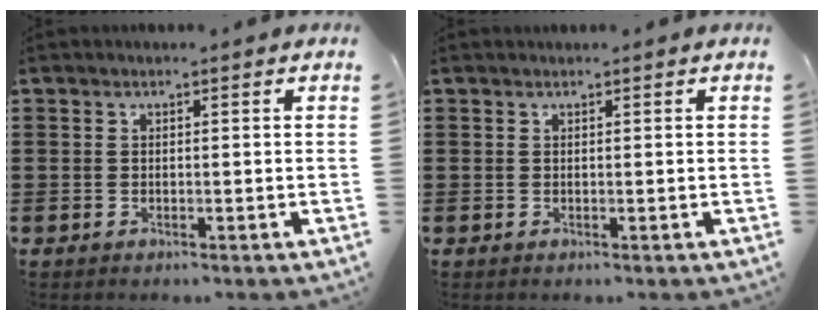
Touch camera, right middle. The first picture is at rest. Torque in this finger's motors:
{"motor_torque": [-0.36, -0.52, 0.02, 0.01]}